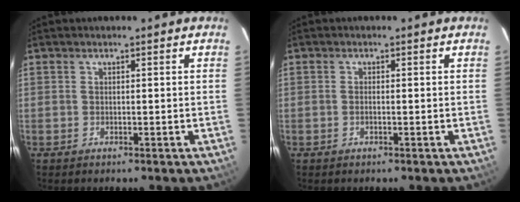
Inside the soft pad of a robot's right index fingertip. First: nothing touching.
{"total": 0.8, "force": [-0.3, 0.2, 0.7], "torque": [-0.016, 0.000, -0.006]}